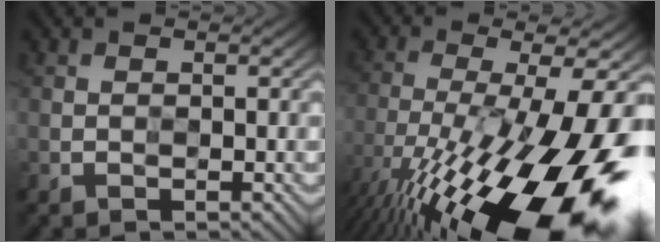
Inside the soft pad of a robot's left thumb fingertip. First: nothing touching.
{"total": 20.4, "force": [-10.4, 5.3, 16.7], "torque": [-0.282, -0.019, -0.174]}